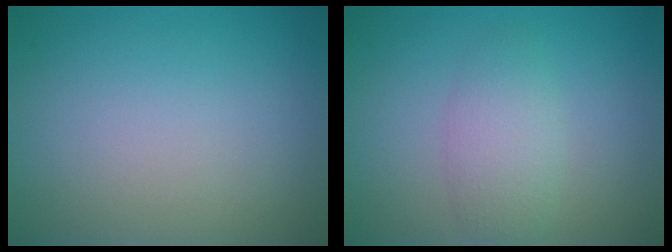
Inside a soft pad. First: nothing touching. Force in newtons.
{"total": 2.7, "press": 2.7, "slide": 0.1}